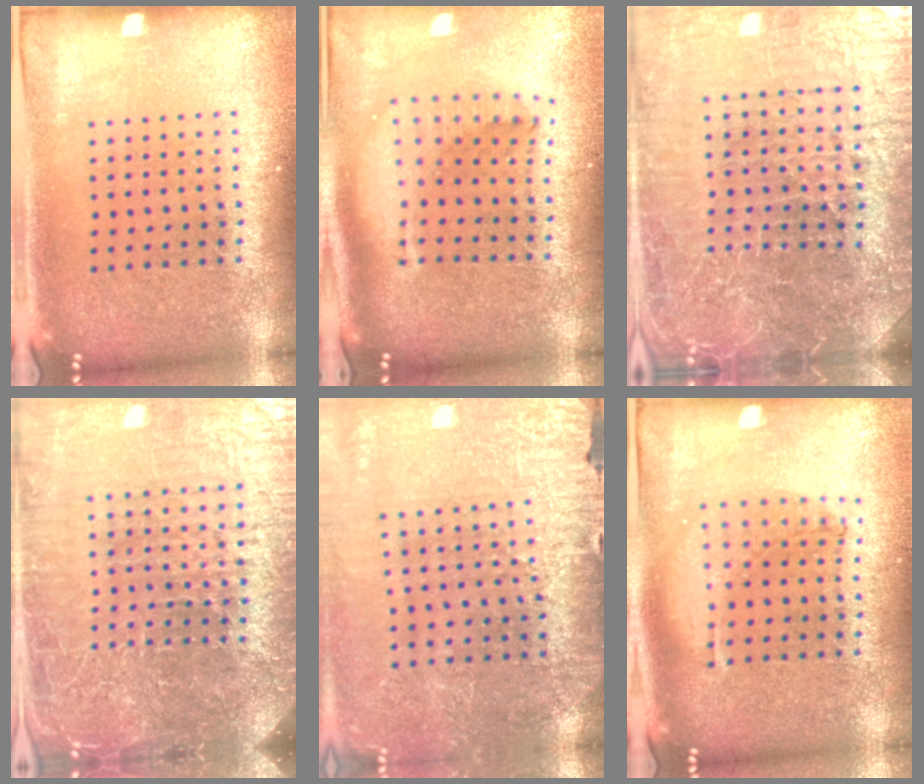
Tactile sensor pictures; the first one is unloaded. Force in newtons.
{"total": 2.2, "press": 1.7, "slide": 1.4}
{"total": 5.9, "press": 5.4, "slide": 2.3}
{"total": 6.3, "press": 5.6, "slide": 2.9}
{"total": 3.0, "press": 3.0, "slide": 0.1}
{"total": 0.9, "press": 0.9, "slide": 0.1}